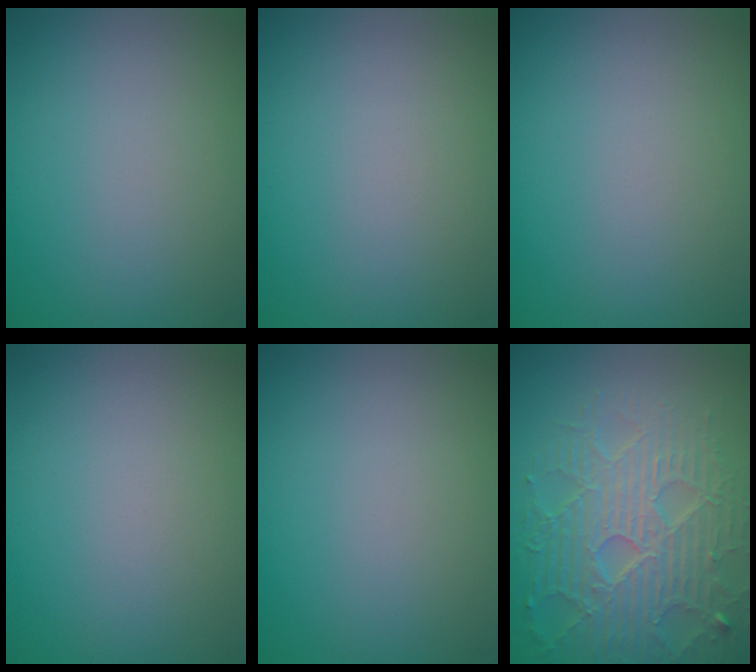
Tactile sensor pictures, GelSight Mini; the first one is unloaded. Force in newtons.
{"total": 0.0}
{"total": 0.0}
{"total": 0.0}
{"total": 0.0}
{"total": 7.0, "press": 5.7, "slide": 4.0}